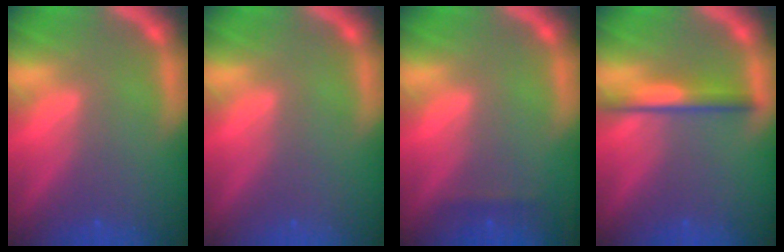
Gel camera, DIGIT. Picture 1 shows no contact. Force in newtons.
{"total": 0.0}
{"total": 0.9}
{"total": 3.0}